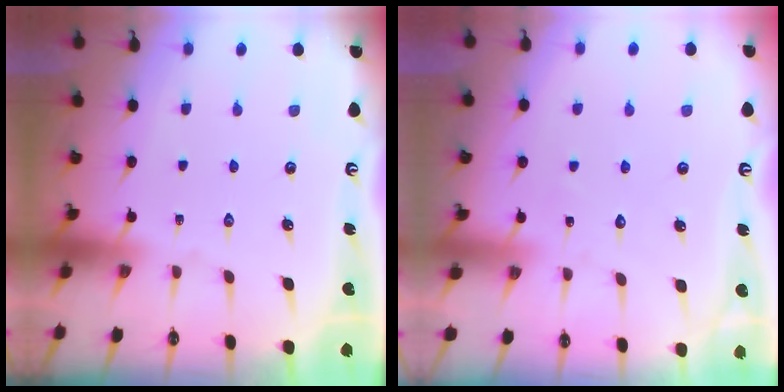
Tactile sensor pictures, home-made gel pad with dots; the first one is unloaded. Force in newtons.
{"total": 4.0, "press": 4.0, "slide": 0.4}